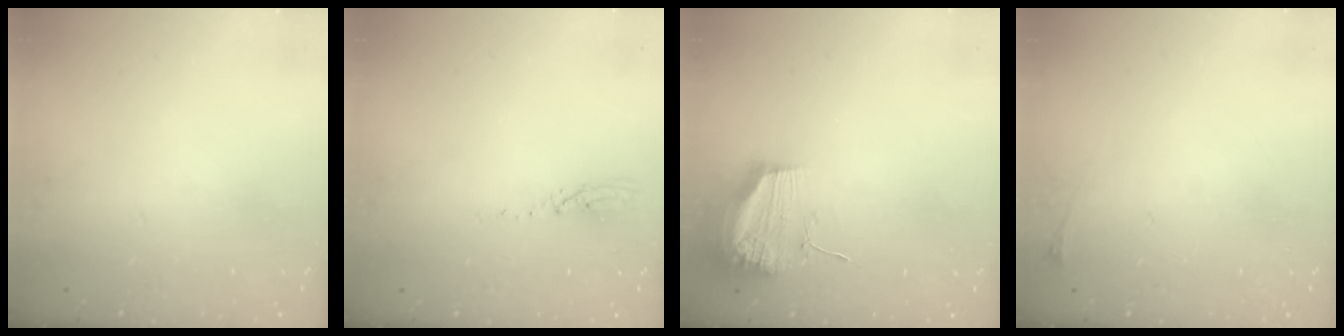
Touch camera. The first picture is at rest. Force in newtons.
{"total": 3.0, "press": 2.9, "slide": 0.3}
{"total": 12.3, "press": 12.3, "slide": 1.1}
{"total": 2.8, "press": 2.1, "slide": 1.9}